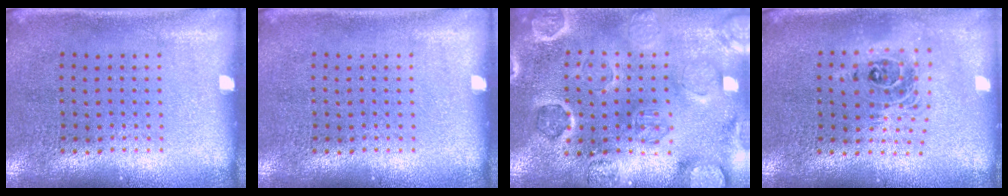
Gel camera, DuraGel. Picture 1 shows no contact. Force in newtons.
{"total": 0.0}
{"total": 2.6, "press": 2.6, "slide": 0.3}
{"total": 1.8, "press": 1.4, "slide": 1.1}